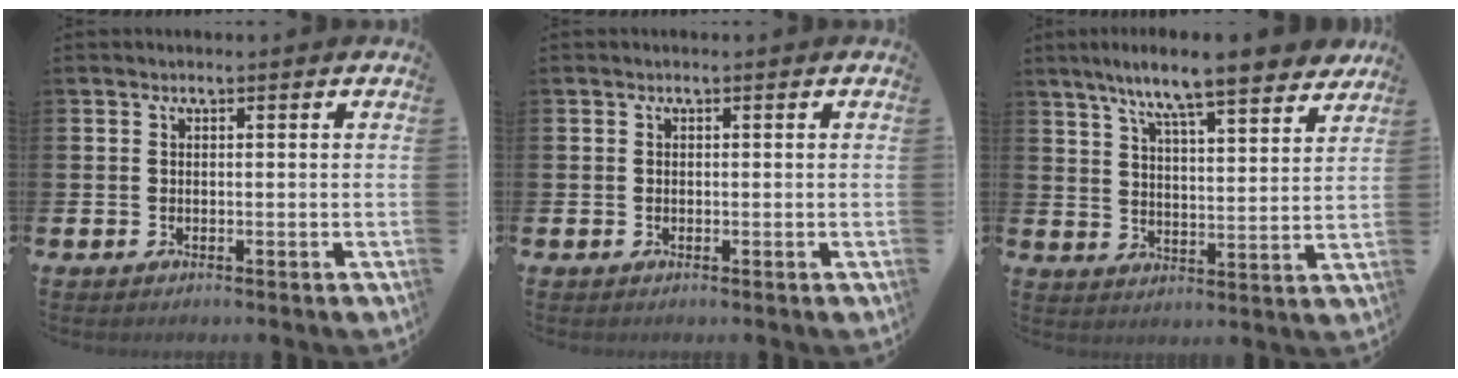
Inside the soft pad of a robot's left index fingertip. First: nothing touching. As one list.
[{"total": 0.0}, {"total": 9.6, "force": [8.6, 0.7, 4.1], "torque": [-0.095, -0.053, 0.146]}]